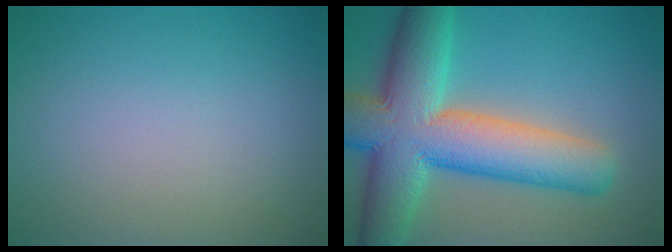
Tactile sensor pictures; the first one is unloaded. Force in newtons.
{"total": 12.5, "press": 12.5, "slide": 0.6}